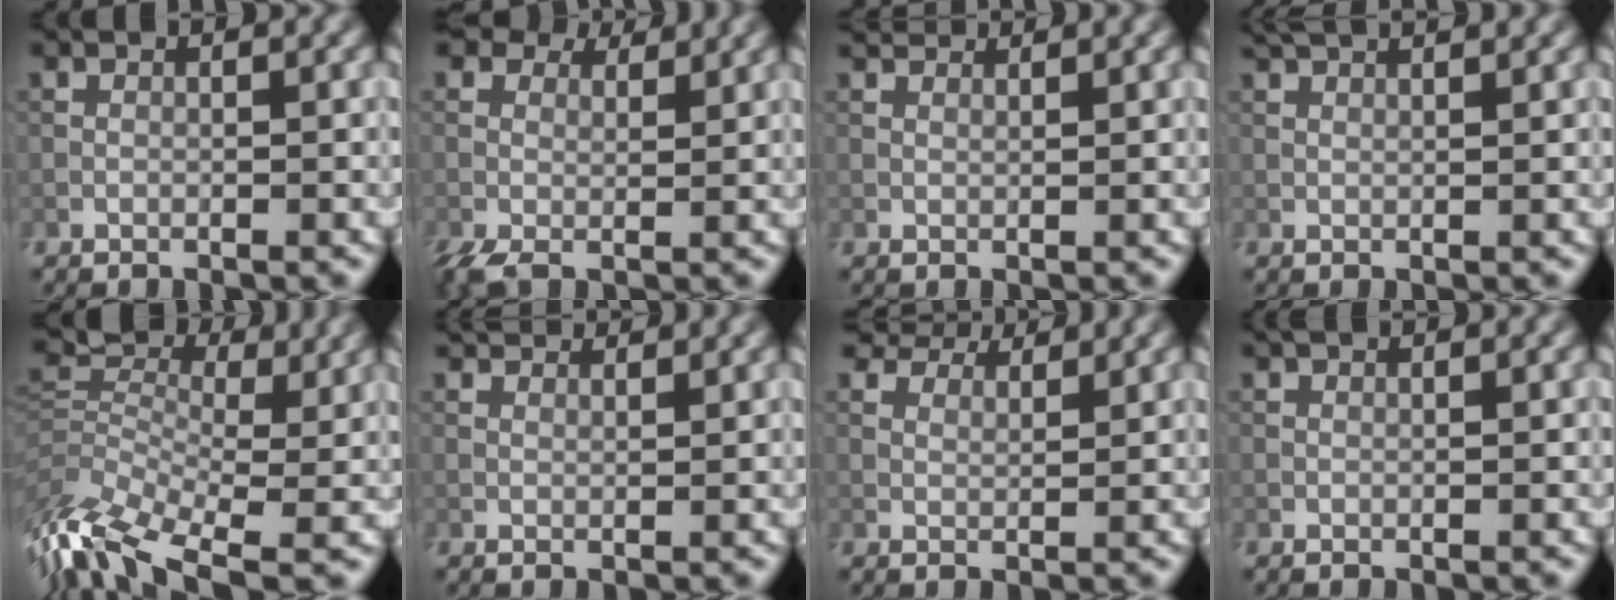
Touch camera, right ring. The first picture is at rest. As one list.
[{"total": 5.4, "force": [2.1, 3.4, 3.6], "torque": [-0.087, -0.004, 0.032]}, {"total": 2.7, "force": [2.4, 0.8, 1.1], "torque": [-0.025, -0.002, 0.037]}, {"total": 4.1, "force": [3.1, 1.2, 2.3], "torque": [-0.026, 0.017, 0.024]}, {"total": 10.0, "force": [-3.2, 5.8, 7.5], "torque": [-0.184, 0.008, -0.066]}, {"total": 4.4, "force": [3.8, 1.2, 1.8], "torque": [-0.039, 0.006, 0.051]}, {"total": 7.5, "force": [6.3, 2.9, 2.9], "torque": [-0.084, -0.002, 0.108]}, {"total": 1.7, "force": [1.4, 0.4, 0.9], "torque": [-0.020, -0.001, 0.014]}]